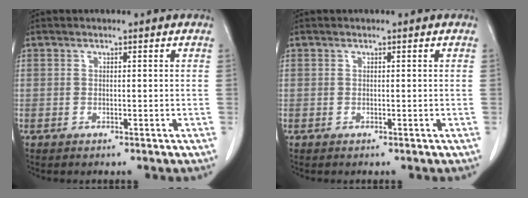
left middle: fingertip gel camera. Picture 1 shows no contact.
{"total": 0.0}